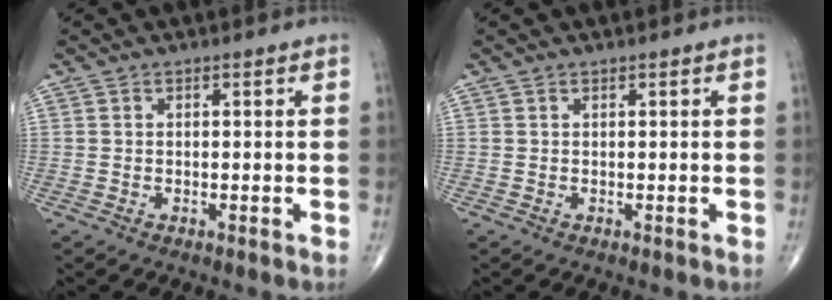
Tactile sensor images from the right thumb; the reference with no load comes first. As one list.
[{"total": 0.0}]